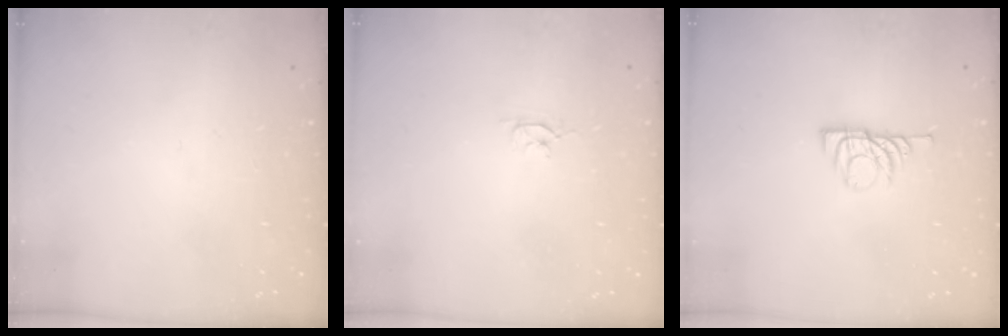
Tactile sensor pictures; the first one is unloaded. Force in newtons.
{"total": 2.6, "press": 2.6, "slide": 0.3}
{"total": 6.1, "press": 6.1, "slide": 0.8}